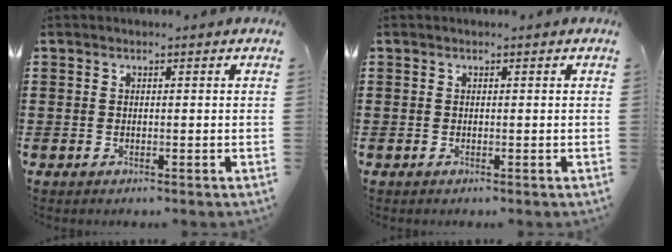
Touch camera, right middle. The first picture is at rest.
{"total": 0.0}